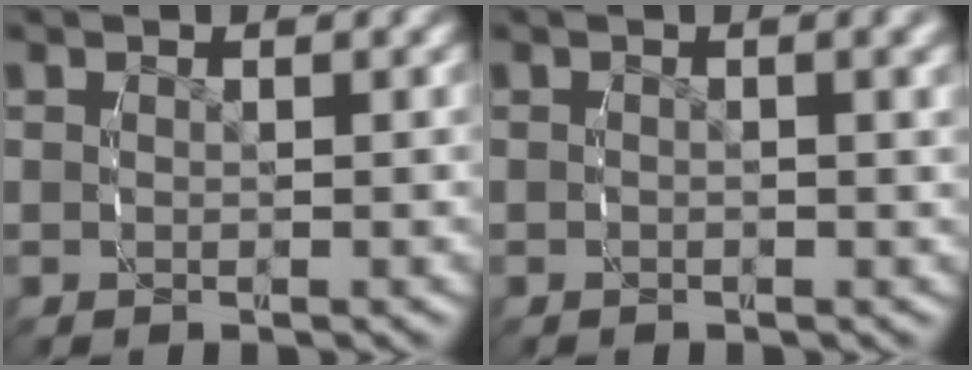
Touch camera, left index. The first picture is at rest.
{"total": 0.9, "force": [-0.1, -0.3, 0.8], "torque": [-0.009, 0.000, -0.003]}